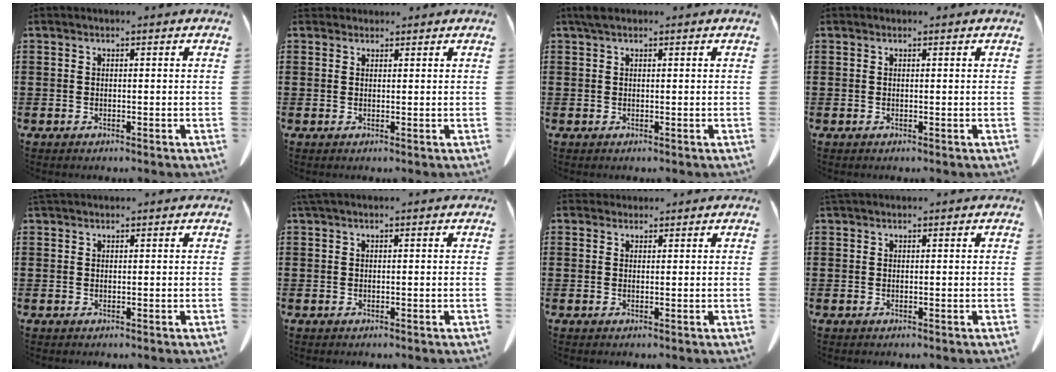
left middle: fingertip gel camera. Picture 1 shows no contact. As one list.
[{"total": 1.3, "force": [1.2, 0.6, 0.1], "torque": [-0.005, 0.001, 0.025]}, {"total": 1.3, "force": [0.8, 0.6, 0.8], "torque": [-0.019, 0.003, 0.015]}, {"total": 0.0}, {"total": 1.0, "force": [0.9, 0.3, 0.2], "torque": [-0.008, -0.001, 0.019]}, {"total": 0.6, "force": [0.4, 0.2, 0.4], "torque": [-0.011, 0.000, 0.008]}, {"total": 1.4, "force": [1.3, 0.6, 0.0], "torque": [-0.005, 0.001, 0.027]}, {"total": 0.7, "force": [0.6, 0.2, 0.2], "torque": [-0.006, 0.000, 0.012]}]